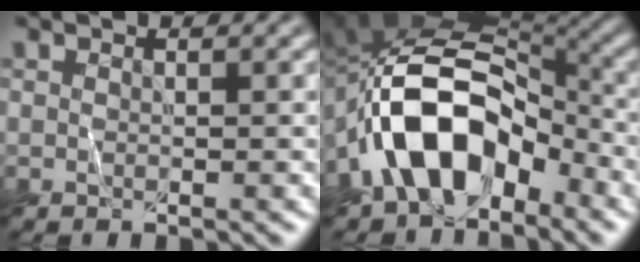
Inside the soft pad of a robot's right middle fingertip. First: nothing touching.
{"total": 10.6, "force": [-5.1, 6.3, 6.8], "torque": [-0.109, 0.022, -0.091]}